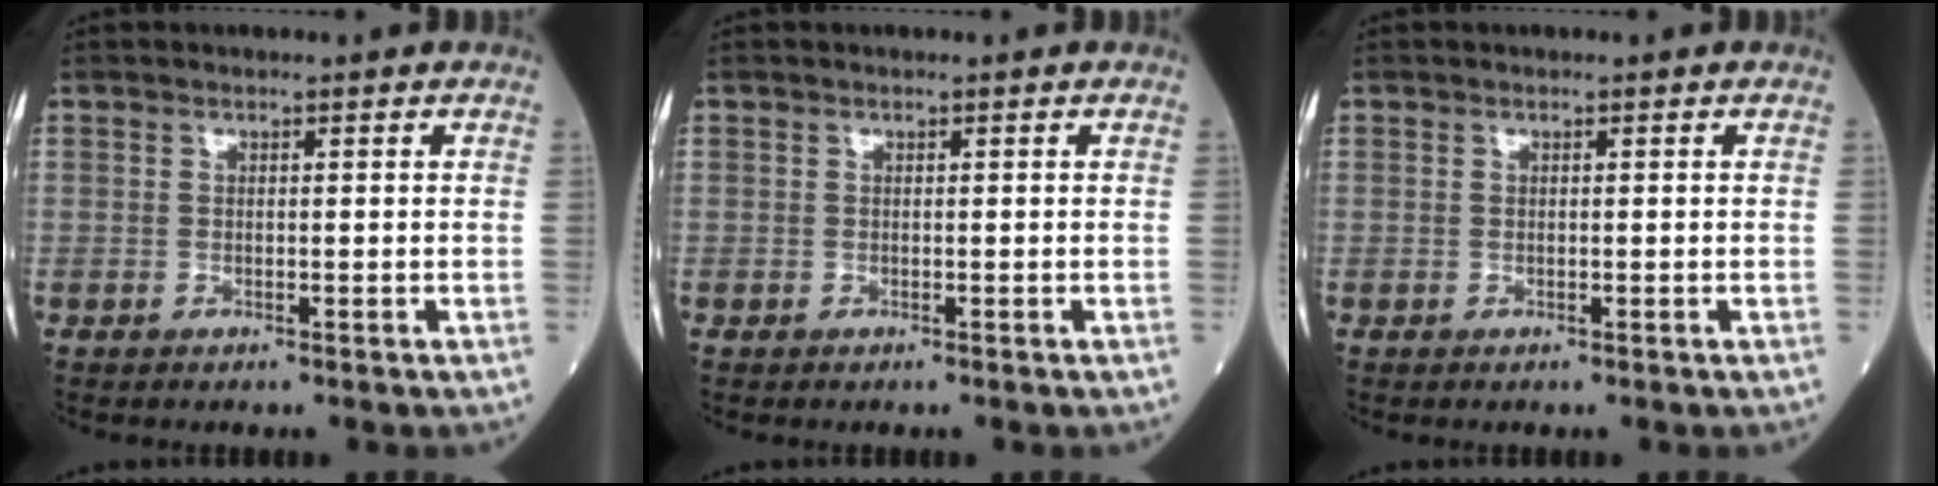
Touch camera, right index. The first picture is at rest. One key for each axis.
{"total": 0.0}
{"total": 0.0}